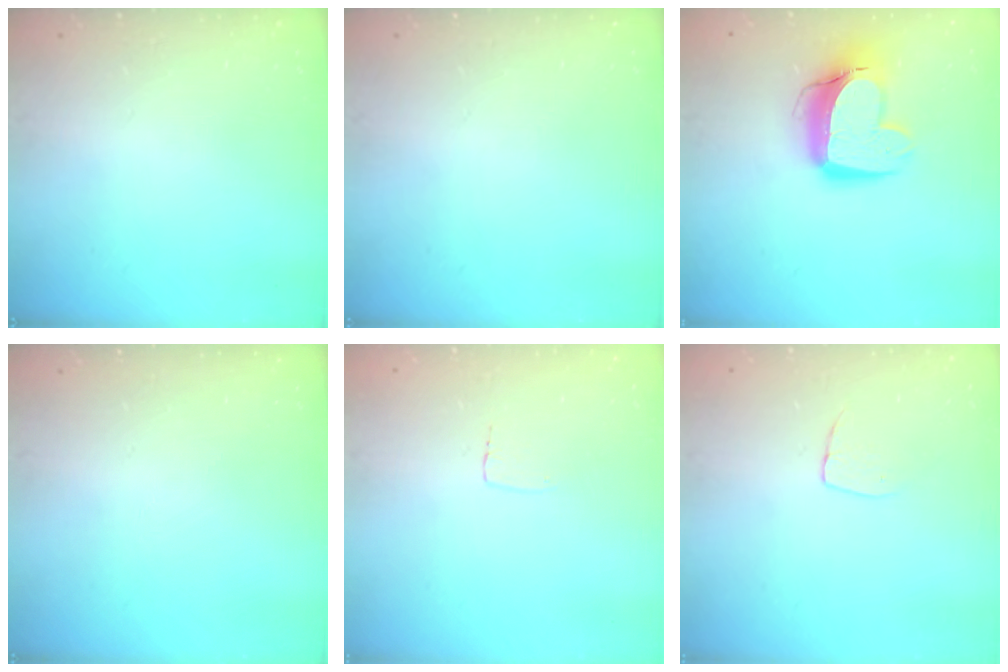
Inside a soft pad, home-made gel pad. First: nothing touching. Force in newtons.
{"total": 0.0}
{"total": 13.6, "press": 13.5, "slide": 1.4}
{"total": 0.0}
{"total": 2.6, "press": 2.6, "slide": 0.1}
{"total": 5.0, "press": 5.0, "slide": 0.3}